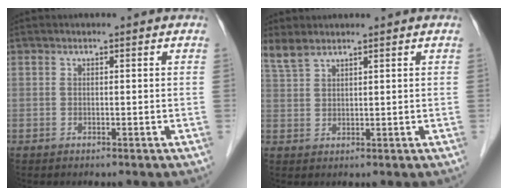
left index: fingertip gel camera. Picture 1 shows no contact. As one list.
[{"total": 2.9, "force": [2.6, 0.4, 1.0], "torque": [-0.029, 0.012, 0.061]}]